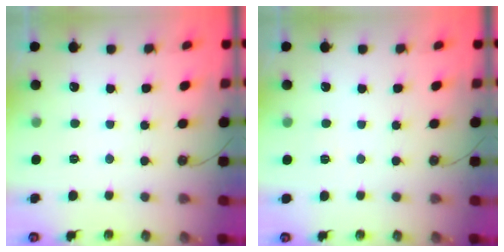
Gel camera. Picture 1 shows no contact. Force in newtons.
{"total": 2.7, "press": 1.5, "slide": 2.3}